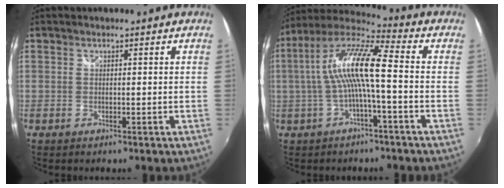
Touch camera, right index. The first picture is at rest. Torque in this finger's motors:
{"motor_torque": [1.35, -0.79, 0.92, 0.21]}